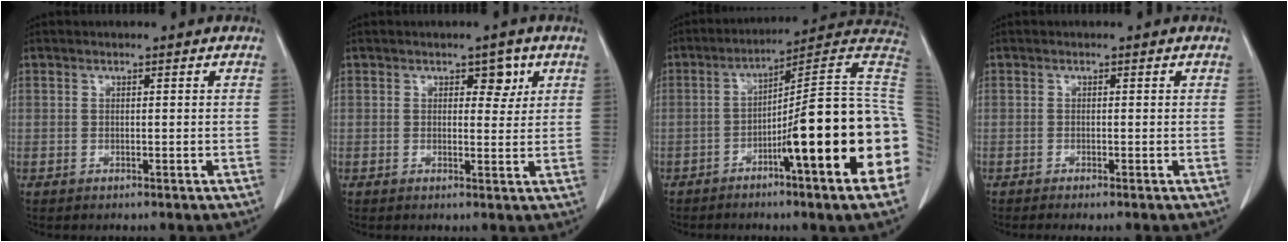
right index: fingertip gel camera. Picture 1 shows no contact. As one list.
[{"total": 2.9, "force": [1.4, 1.7, 1.9], "torque": [-0.017, 0.003, 0.017]}, {"total": 21.0, "force": [-5.5, -0.1, 20.3], "torque": [-0.196, 0.023, -0.081]}, {"total": 1.2, "force": [-1.0, -0.1, 0.8], "torque": [-0.013, -0.002, -0.016]}]